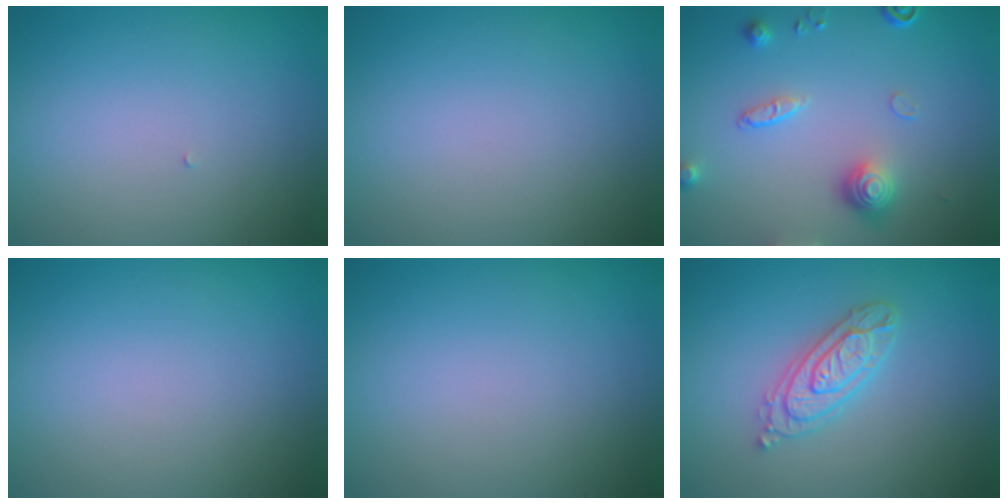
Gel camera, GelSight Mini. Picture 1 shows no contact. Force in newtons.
{"total": 0.0}
{"total": 3.4, "press": 2.9, "slide": 1.7}
{"total": 0.0}
{"total": 0.0}
{"total": 3.7, "press": 3.7, "slide": 0.6}